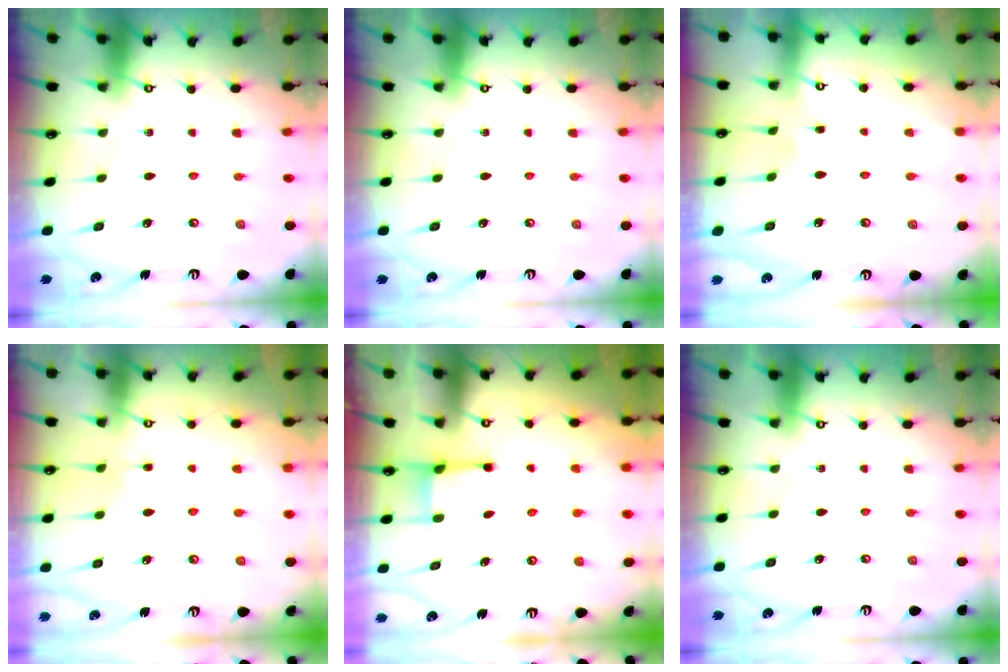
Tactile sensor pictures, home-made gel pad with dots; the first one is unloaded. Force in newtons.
{"total": 0.0}
{"total": 3.5, "press": 3.5, "slide": 0.5}
{"total": 3.9, "press": 3.9, "slide": 0.5}
{"total": 2.2, "press": 2.2, "slide": 0.5}
{"total": 0.0}